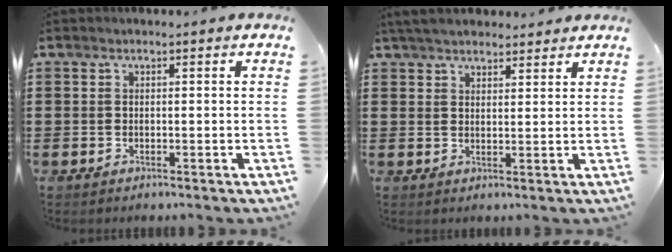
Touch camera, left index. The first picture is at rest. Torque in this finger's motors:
{"motor_torque": [2.14, 0.00, 0.34, 0.12]}